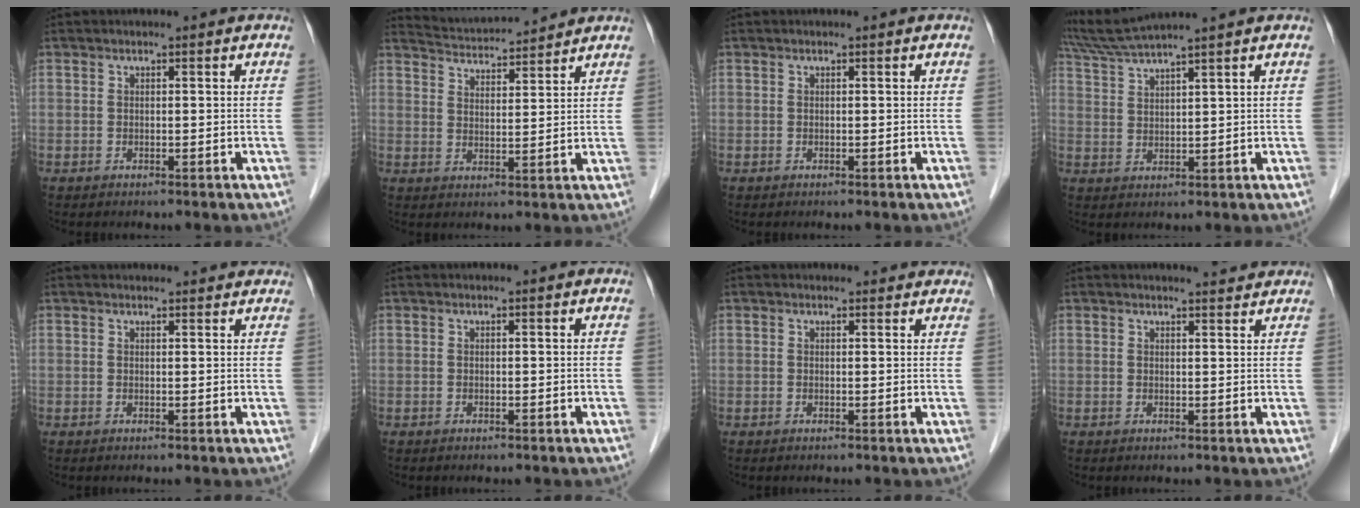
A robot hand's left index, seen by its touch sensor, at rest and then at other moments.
{"total": 8.3, "force": [8.2, 0.3, 1.4], "torque": [-0.038, 0.020, 0.135]}
{"total": 0.0}
{"total": 7.5, "force": [6.6, -1.8, 3.0], "torque": [-0.061, 0.017, 0.128]}
{"total": 6.1, "force": [5.8, 1.0, 1.5], "torque": [-0.013, 0.027, 0.061]}
{"total": 0.0}
{"total": 3.7, "force": [3.5, 1.1, 0.5], "torque": [-0.003, 0.014, 0.031]}
{"total": 2.9, "force": [2.8, 0.2, 0.6], "torque": [-0.017, -0.003, 0.032]}